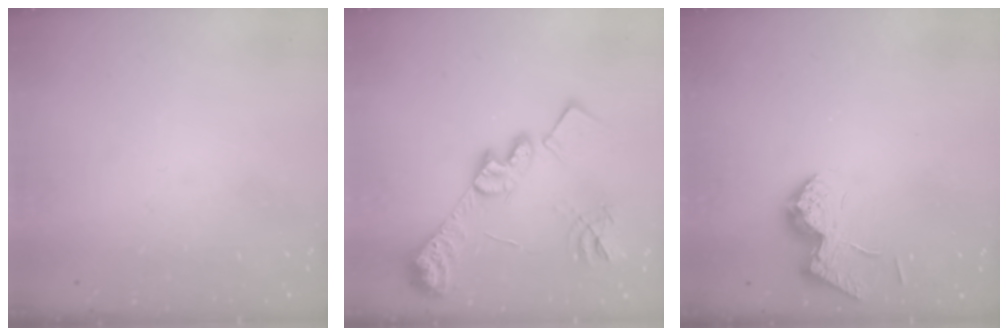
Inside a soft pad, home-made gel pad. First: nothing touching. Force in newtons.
{"total": 20.6, "press": 20.6, "slide": 1.8}
{"total": 13.4, "press": 13.4, "slide": 1.0}